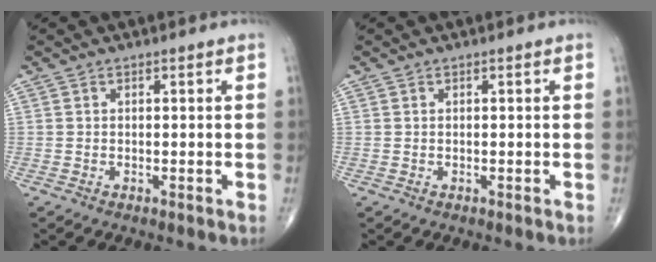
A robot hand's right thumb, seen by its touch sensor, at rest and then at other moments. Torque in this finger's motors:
{"motor_torque": [0.02, 0.01, 0.08, 0.18, 0.01]}